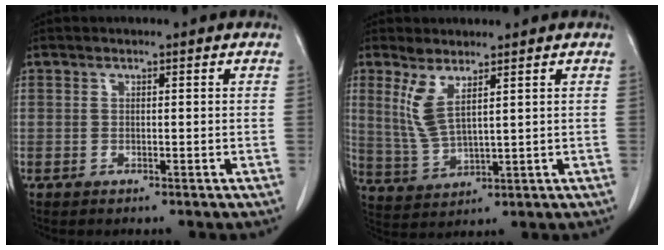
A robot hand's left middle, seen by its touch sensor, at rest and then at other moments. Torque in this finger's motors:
{"motor_torque": [1.09, -0.63, 0.16, 0.08]}